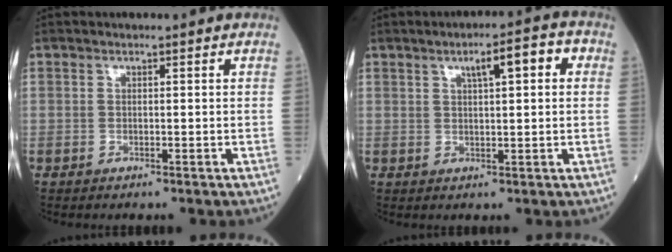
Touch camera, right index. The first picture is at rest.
{"total": 5.8, "force": [2.0, 1.2, 5.3], "torque": [-0.081, 0.017, 0.029]}